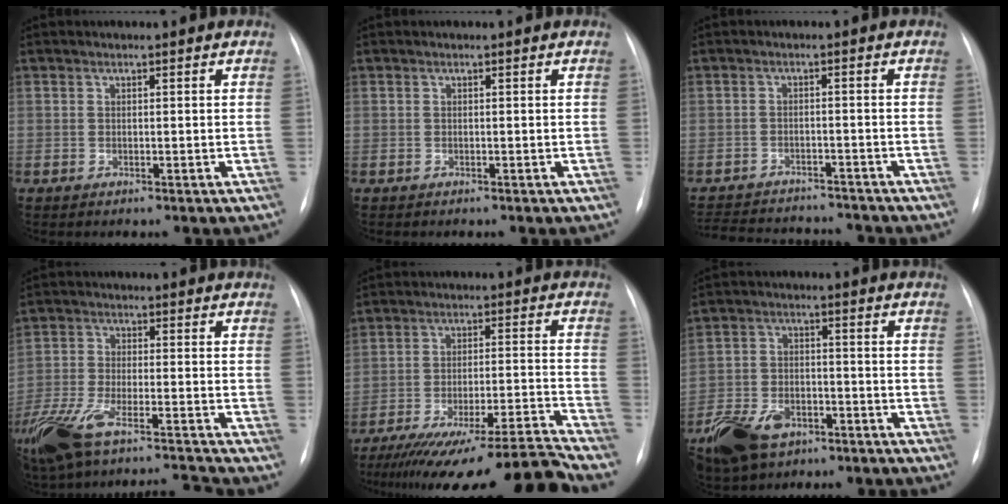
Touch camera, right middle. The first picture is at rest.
{"total": 0.0}
{"total": 13.9, "force": [-13.0, 3.1, 4.1], "torque": [-0.094, 0.001, -0.177]}
{"total": 13.8, "force": [-11.7, 1.0, 7.1], "torque": [-0.147, -0.006, -0.207]}
{"total": 19.8, "force": [-17.7, -2.0, 8.6], "torque": [-0.120, -0.009, -0.271]}
{"total": 13.2, "force": [-8.8, 7.4, 6.6], "torque": [-0.148, 0.001, -0.145]}